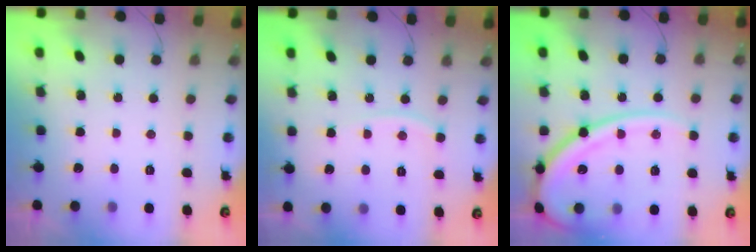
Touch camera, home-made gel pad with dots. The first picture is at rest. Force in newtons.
{"total": 4.7, "press": 4.6, "slide": 0.8}
{"total": 18.7, "press": 18.5, "slide": 2.2}